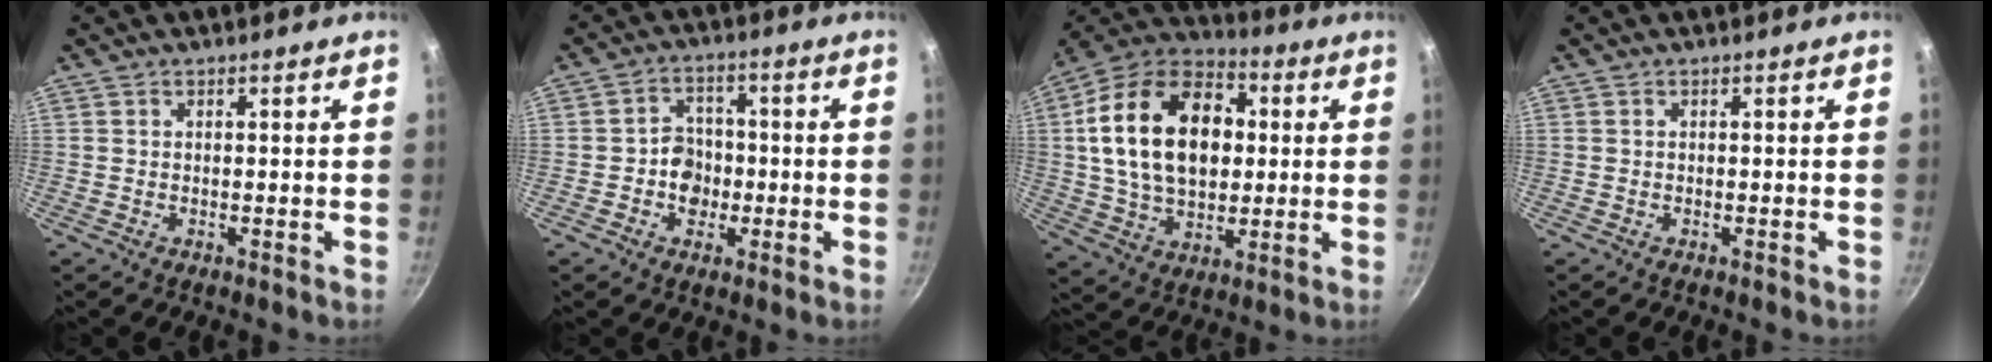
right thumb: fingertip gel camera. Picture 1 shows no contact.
{"total": 6.1, "force": [-1.2, 5.2, 2.9], "torque": [-0.009, 0.014, -0.027]}
{"total": 23.6, "force": [3.4, 15.8, 17.2], "torque": [-0.275, 0.021, 0.052]}
{"total": 0.0}